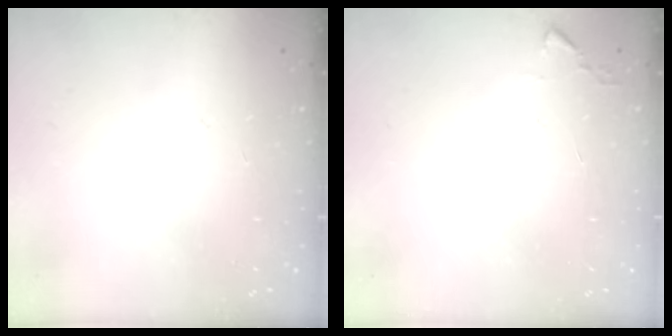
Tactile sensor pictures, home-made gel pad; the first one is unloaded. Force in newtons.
{"total": 2.4, "press": 2.4, "slide": 0.3}